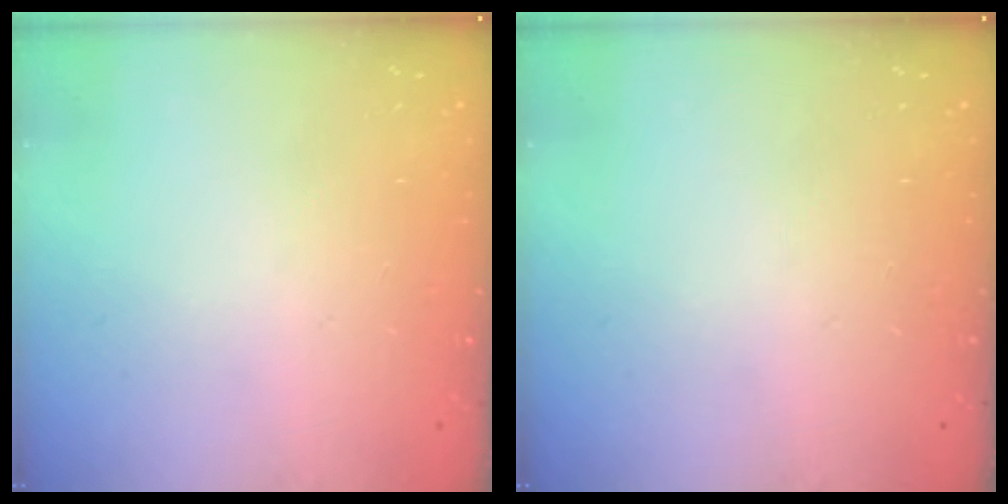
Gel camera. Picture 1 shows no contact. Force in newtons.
{"total": 0.0}